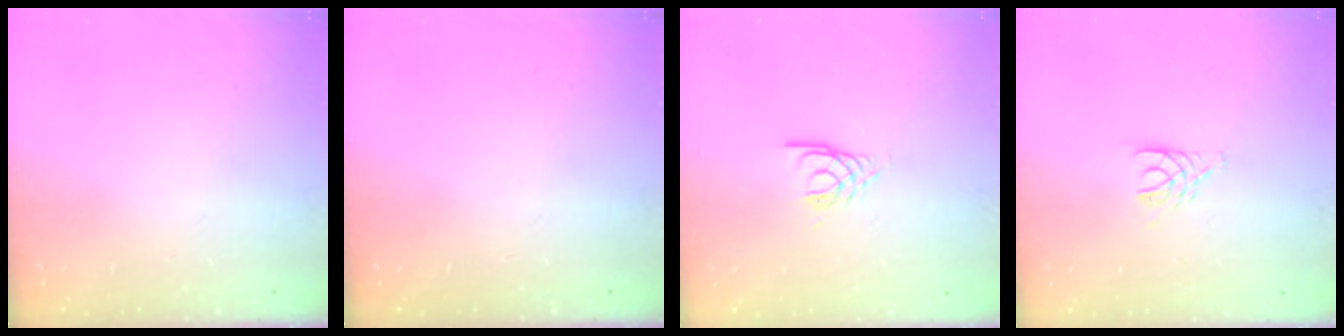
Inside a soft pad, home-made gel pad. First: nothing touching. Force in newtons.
{"total": 0.0}
{"total": 2.5, "press": 2.4, "slide": 0.4}
{"total": 4.4, "press": 4.4, "slide": 0.6}